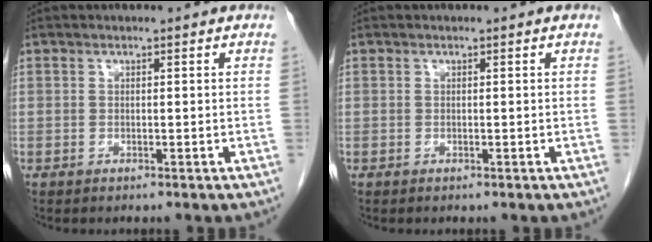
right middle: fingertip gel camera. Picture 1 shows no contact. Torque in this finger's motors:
{"motor_torque": [0.26, -0.18, 0.02, 0.00]}